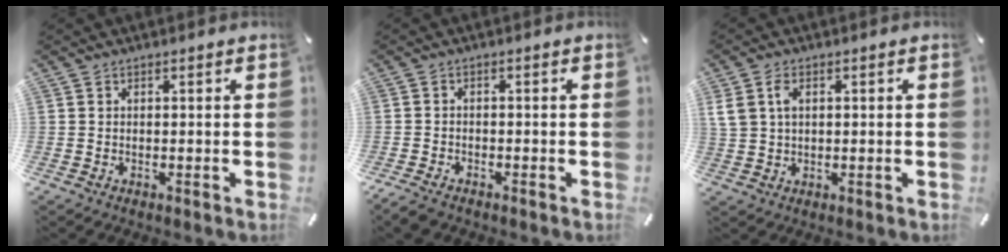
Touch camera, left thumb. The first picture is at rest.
{"total": 2.3, "force": [-1.9, 1.0, 0.9], "torque": [-0.029, 0.004, -0.041]}
{"total": 4.6, "force": [1.2, 3.4, 3.0], "torque": [-0.070, 0.005, 0.019]}